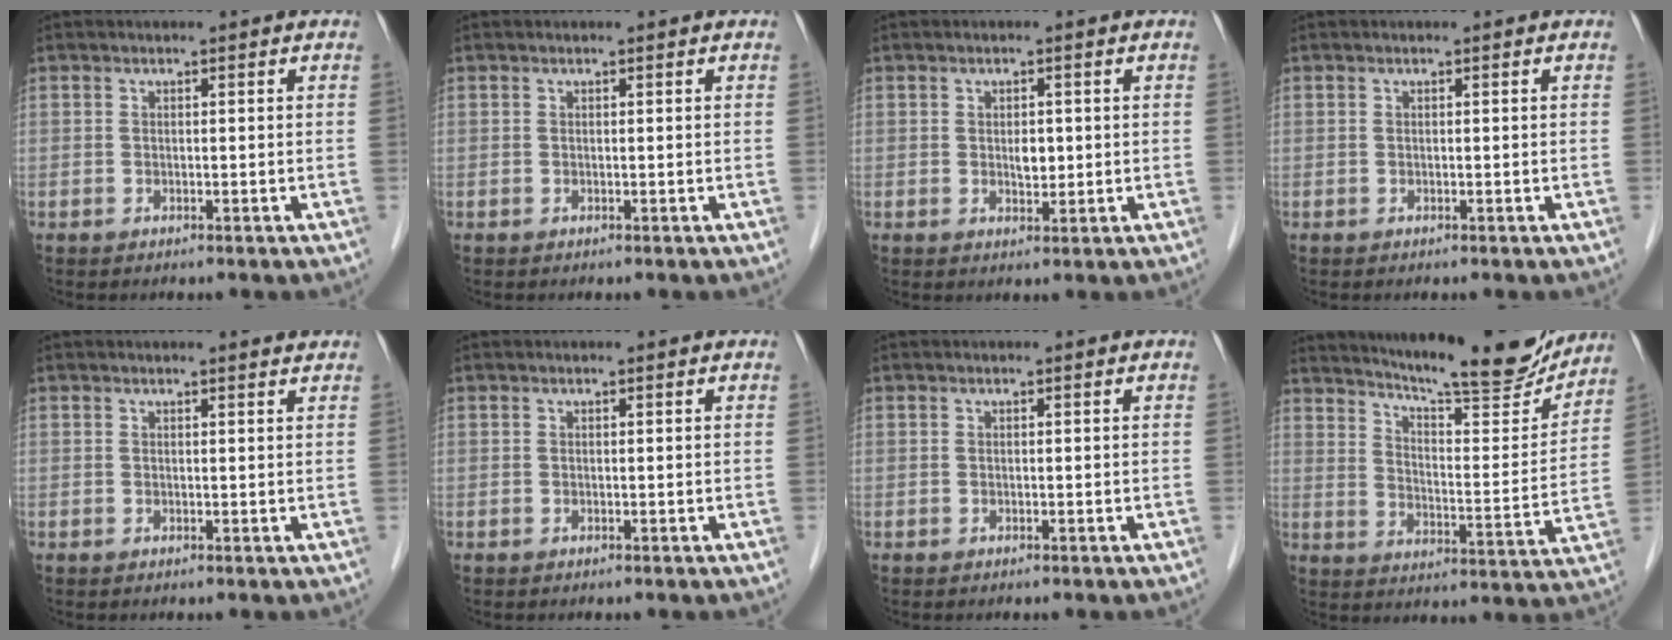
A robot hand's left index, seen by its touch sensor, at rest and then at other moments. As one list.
[{"total": 0.0}, {"total": 2.1, "force": [0.2, 1.2, 1.7], "torque": [-0.029, -0.002, 0.006]}, {"total": 0.0}, {"total": 1.9, "force": [1.9, 0.1, 0.2], "torque": [-0.011, -0.002, 0.017]}, {"total": 0.0}, {"total": 0.0}, {"total": 19.8, "force": [18.1, 1.7, 8.0], "torque": [-0.125, -0.040, 0.249]}]